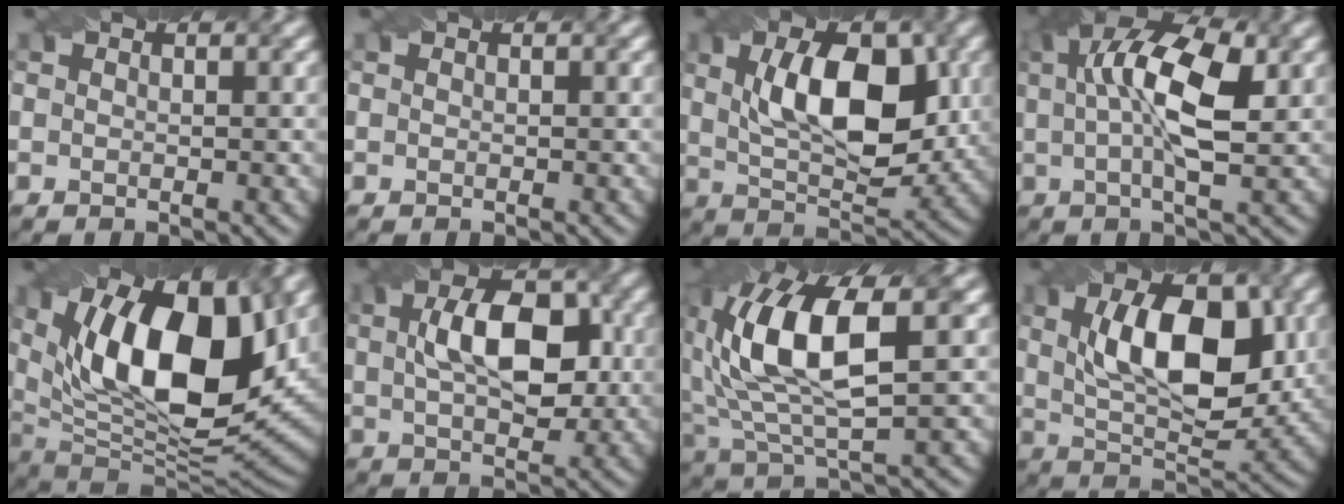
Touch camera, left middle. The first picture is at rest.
{"total": 0.0}
{"total": 9.8, "force": [1.4, 4.7, 8.5], "torque": [-0.133, 0.013, 0.030]}
{"total": 8.8, "force": [1.4, 3.0, 8.1], "torque": [-0.146, 0.021, 0.029]}
{"total": 15.6, "force": [4.2, 7.4, 13.0], "torque": [-0.202, 0.009, 0.069]}
{"total": 7.5, "force": [0.9, 4.0, 6.3], "torque": [-0.106, 0.021, 0.020]}
{"total": 9.8, "force": [1.3, 4.1, 8.8], "torque": [-0.189, 0.015, 0.035]}
{"total": 10.5, "force": [1.7, 4.9, 9.1], "torque": [-0.137, 0.014, 0.033]}